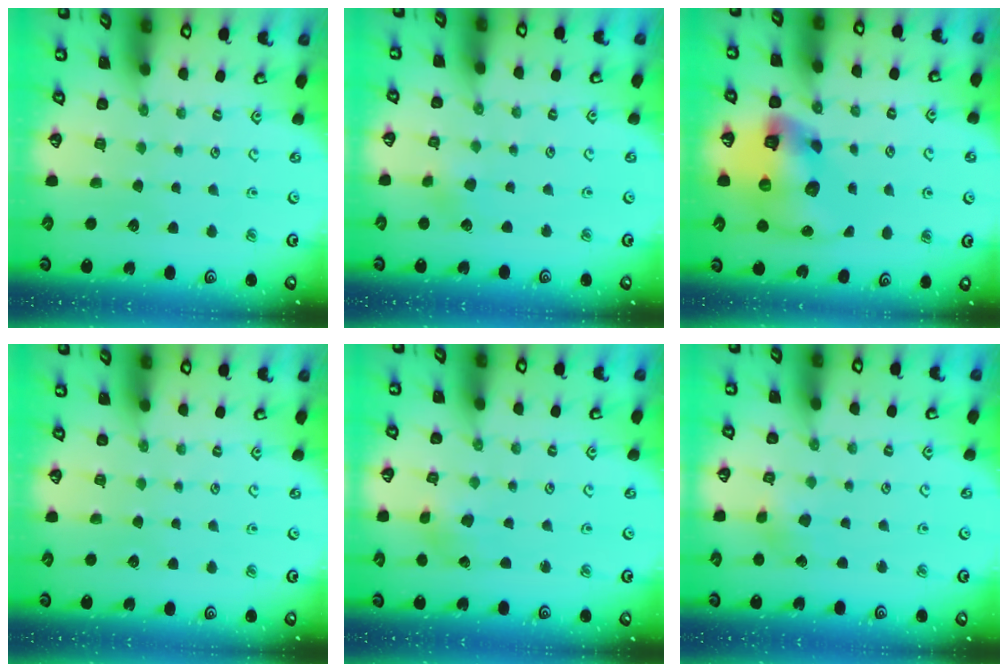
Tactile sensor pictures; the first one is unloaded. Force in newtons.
{"total": 2.5, "press": 2.5, "slide": 0.4}
{"total": 16.7, "press": 16.5, "slide": 2.2}
{"total": 0.0}
{"total": 2.5, "press": 2.4, "slide": 0.5}
{"total": 2.8, "press": 2.8, "slide": 0.3}